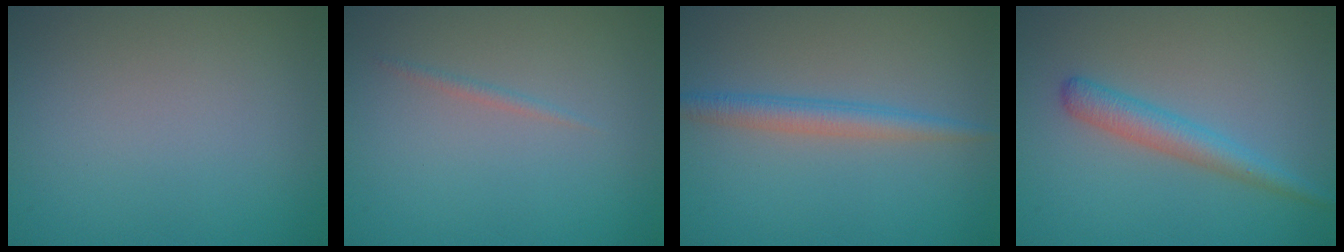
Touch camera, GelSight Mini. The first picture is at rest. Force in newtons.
{"total": 0.6, "press": 0.6, "slide": 0.0}
{"total": 2.6, "press": 2.6, "slide": 0.0}
{"total": 2.8, "press": 2.8, "slide": 0.0}